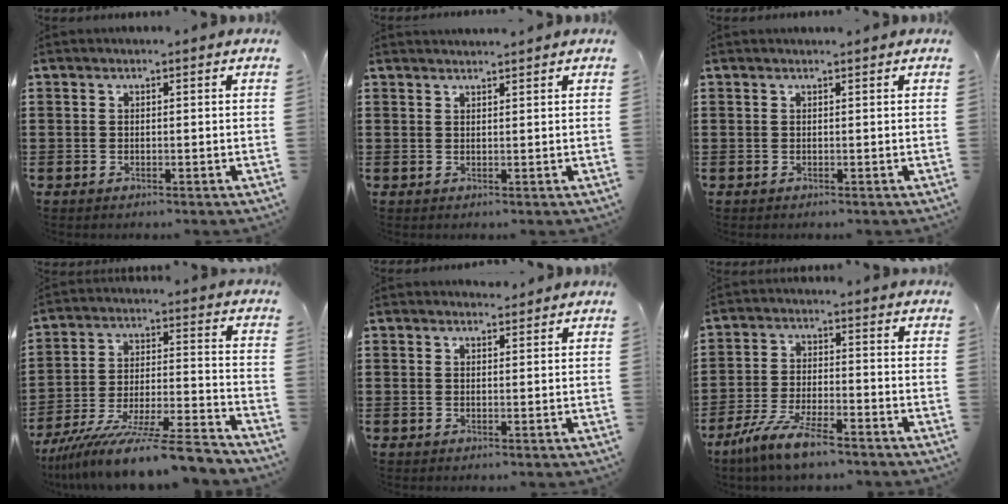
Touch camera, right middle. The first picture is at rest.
{"total": 1.2, "force": [1.2, 0.0, 0.1], "torque": [-0.004, -0.001, 0.024]}
{"total": 0.0}
{"total": 12.6, "force": [-10.9, 0.1, 6.3], "torque": [-0.100, 0.017, -0.201]}
{"total": 1.5, "force": [1.5, 0.4, 0.1], "torque": [0.002, 0.000, 0.026]}
{"total": 7.3, "force": [-5.8, 0.9, 4.3], "torque": [-0.102, -0.011, -0.113]}